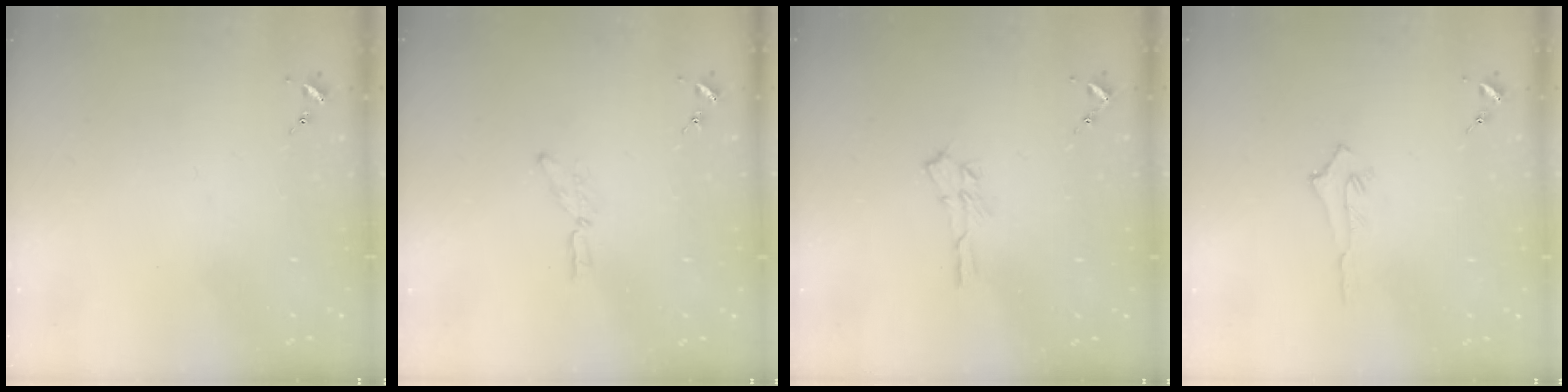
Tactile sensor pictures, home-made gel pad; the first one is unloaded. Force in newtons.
{"total": 6.4, "press": 6.4, "slide": 0.3}
{"total": 5.1, "press": 5.1, "slide": 0.6}
{"total": 4.3, "press": 4.2, "slide": 0.5}